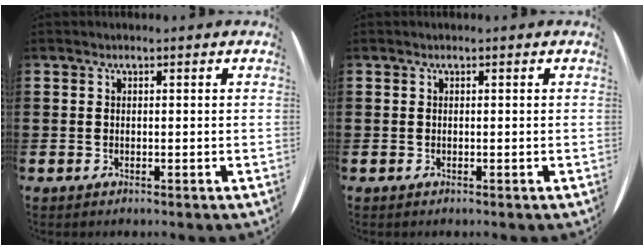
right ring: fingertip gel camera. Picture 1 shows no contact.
{"total": 0.0}